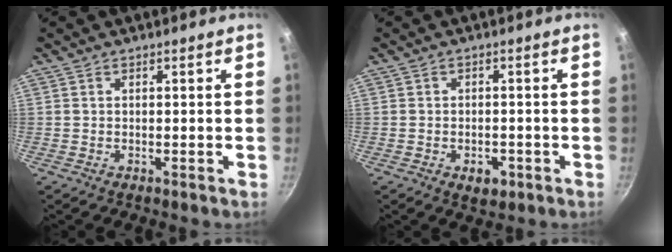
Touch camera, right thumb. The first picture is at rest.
{"total": 3.7, "force": [-1.6, 2.5, 2.3], "torque": [-0.023, 0.012, -0.015]}